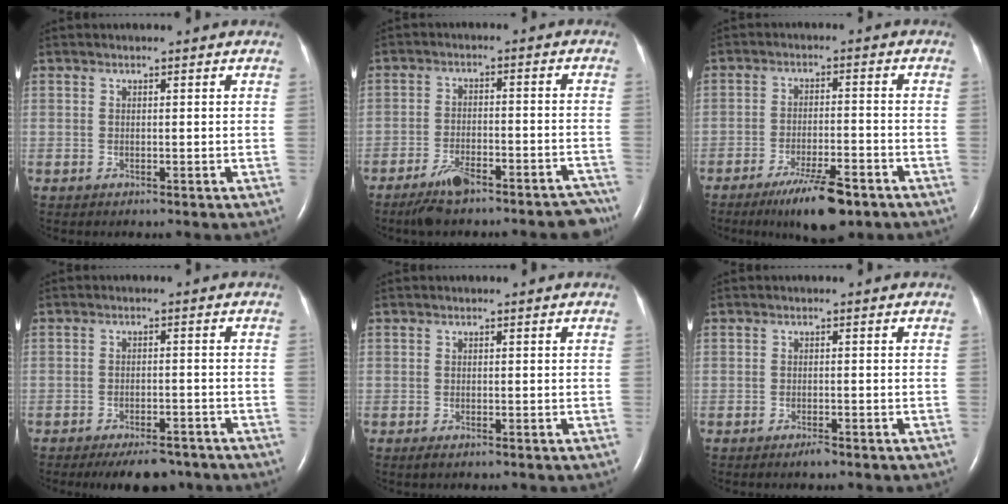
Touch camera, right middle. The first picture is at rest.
{"total": 9.8, "force": [-8.4, 2.1, 4.6], "torque": [-0.050, 0.009, -0.133]}
{"total": 8.8, "force": [-6.0, 1.7, 6.3], "torque": [-0.111, -0.013, -0.096]}
{"total": 7.3, "force": [-6.0, 2.7, 3.2], "torque": [-0.039, -0.001, -0.086]}
{"total": 0.7, "force": [-0.4, 0.3, 0.5], "torque": [-0.008, -0.001, -0.005]}
{"total": 1.3, "force": [-1.1, 0.2, 0.8], "torque": [-0.020, -0.002, -0.015]}